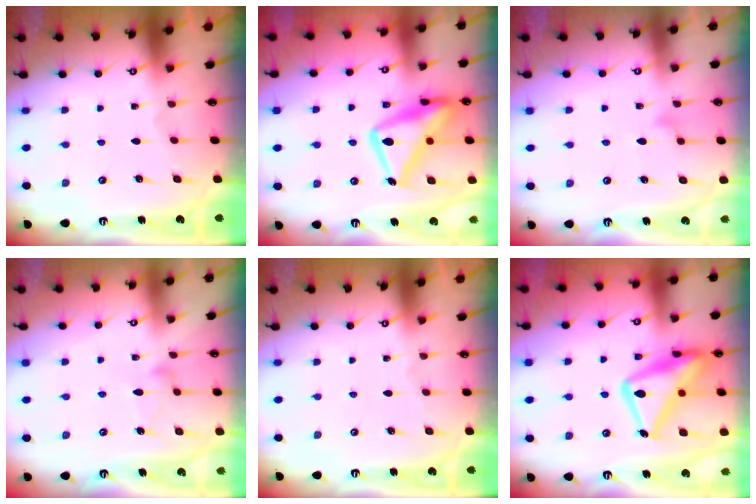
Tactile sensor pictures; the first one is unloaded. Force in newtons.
{"total": 19.5, "press": 19.4, "slide": 1.5}
{"total": 9.5, "press": 9.5, "slide": 0.6}
{"total": 7.7, "press": 7.7, "slide": 0.4}
{"total": 0.0}
{"total": 19.5, "press": 19.4, "slide": 1.5}